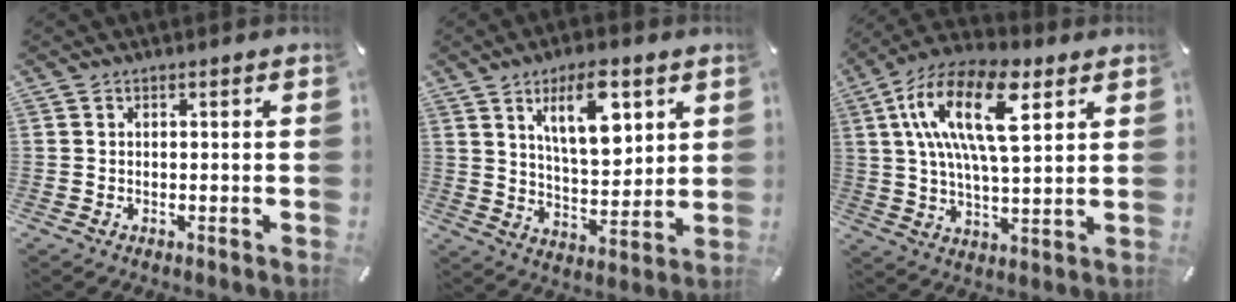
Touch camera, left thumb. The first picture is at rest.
{"total": 13.2, "force": [6.7, 5.9, 9.7], "torque": [-0.154, -0.020, 0.114]}
{"total": 18.2, "force": [7.2, 7.6, 14.9], "torque": [-0.303, -0.006, 0.116]}